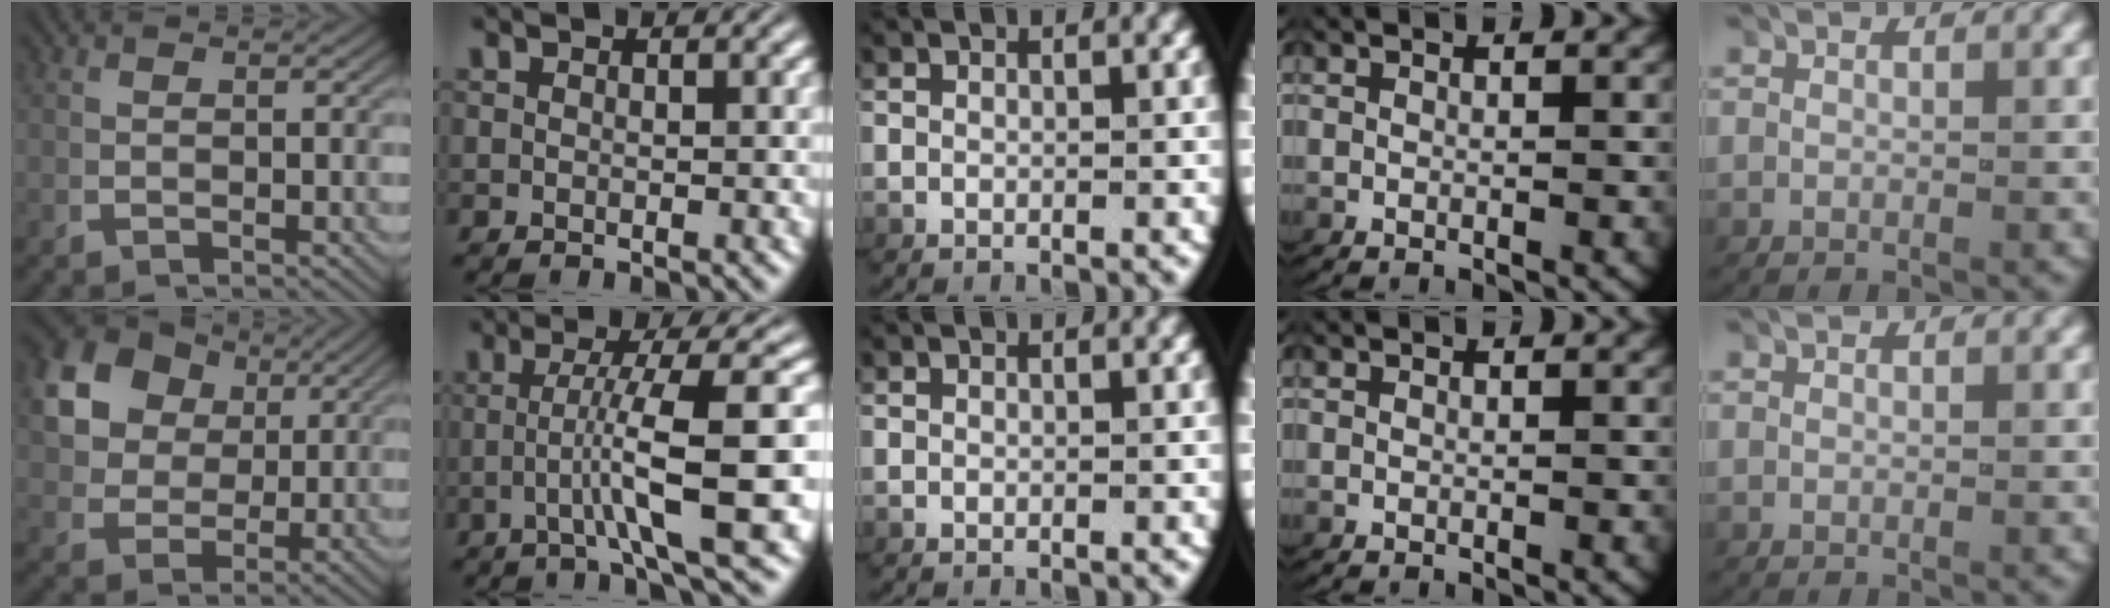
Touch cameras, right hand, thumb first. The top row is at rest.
{"thumb": {"total": 11.6, "force": [3.9, 8.9, 6.3], "torque": [-0.152, -0.013, 0.073]}, "index": {"total": 6.9, "force": [-0.9, 0.1, 6.9], "torque": [-0.101, -0.010, -0.005]}}